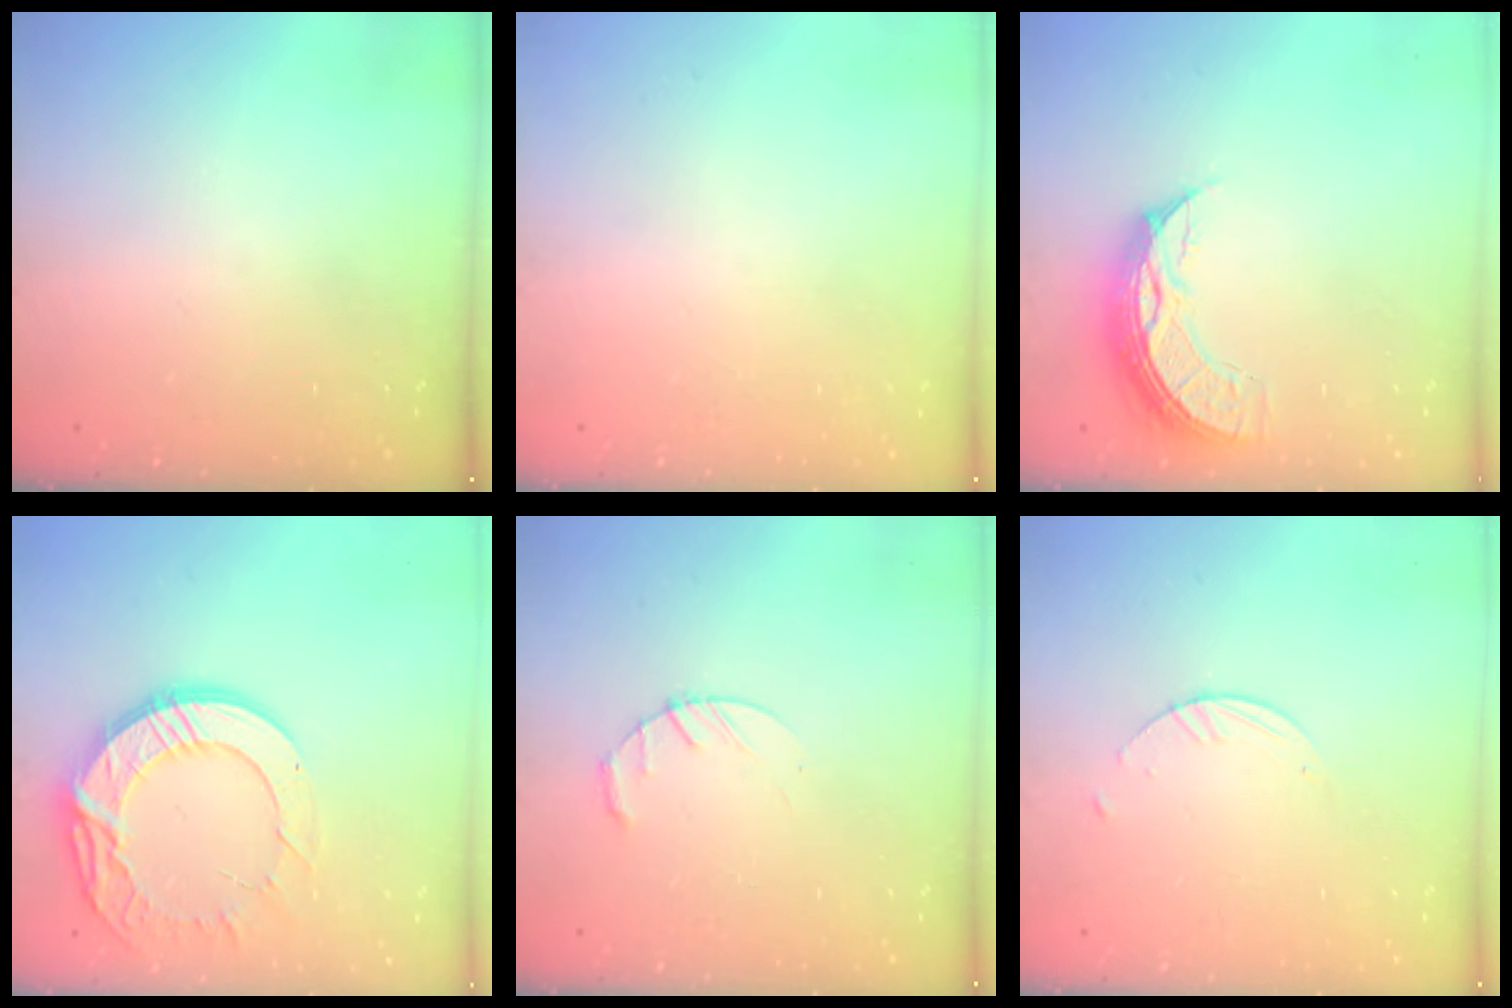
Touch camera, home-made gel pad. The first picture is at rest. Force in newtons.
{"total": 0.0}
{"total": 9.2, "press": 9.2, "slide": 0.7}
{"total": 17.6, "press": 17.5, "slide": 1.5}
{"total": 4.4, "press": 4.4, "slide": 0.7}
{"total": 2.1, "press": 2.1, "slide": 0.2}